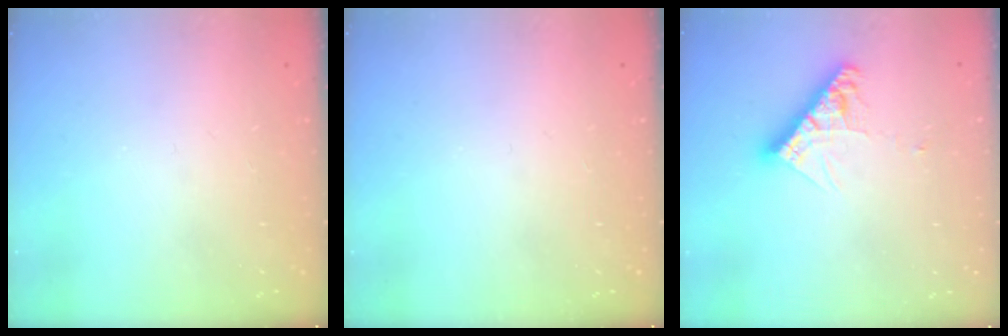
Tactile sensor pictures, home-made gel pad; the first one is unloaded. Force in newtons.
{"total": 0.0}
{"total": 9.5, "press": 9.4, "slide": 0.8}